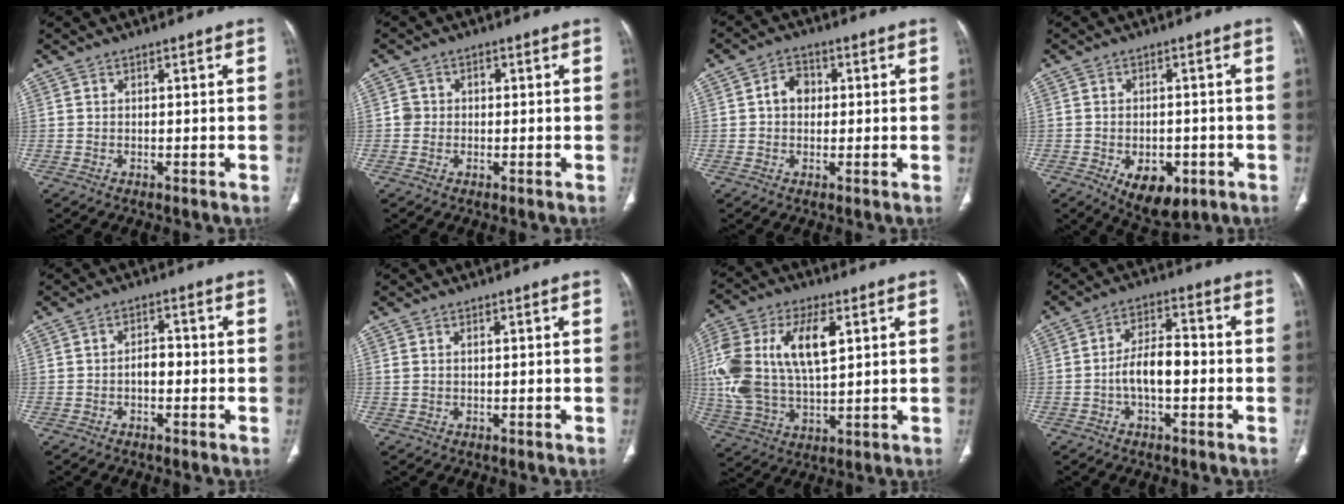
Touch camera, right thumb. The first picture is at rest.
{"total": 2.4, "force": [-0.2, 2.3, 0.7], "torque": [0.007, 0.011, -0.007]}
{"total": 4.5, "force": [0.4, 3.6, 2.7], "torque": [-0.027, 0.013, 0.002]}
{"total": 9.0, "force": [-3.6, 5.4, 6.3], "torque": [-0.074, 0.007, -0.039]}
{"total": 2.9, "force": [-0.7, 1.8, 2.1], "torque": [-0.021, 0.013, -0.016]}
{"total": 1.3, "force": [0.5, 0.7, 1.0], "torque": [-0.031, 0.011, 0.018]}
{"total": 19.9, "force": [4.4, 10.2, 16.5], "torque": [-0.346, 0.002, 0.081]}
{"total": 7.7, "force": [-1.5, 3.7, 6.5], "torque": [-0.114, 0.030, -0.031]}